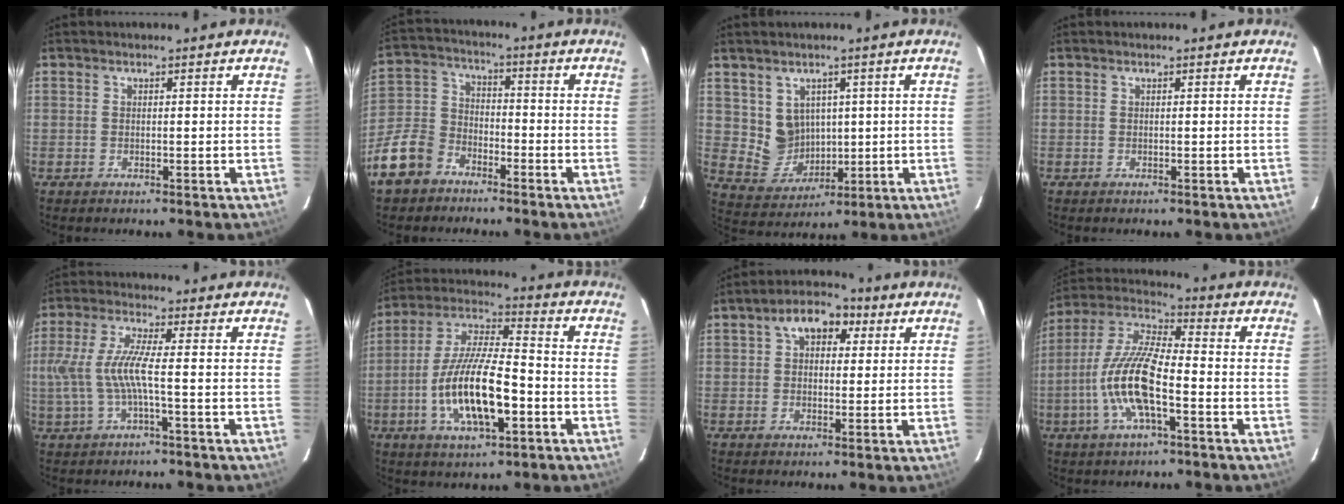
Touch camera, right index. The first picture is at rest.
{"total": 12.7, "force": [-8.1, 8.5, 4.7], "torque": [-0.132, 0.028, -0.153]}
{"total": 7.3, "force": [1.9, 6.8, 2.0], "torque": [-0.047, 0.002, 0.056]}
{"total": 0.0}
{"total": 7.9, "force": [-1.3, 0.8, 7.8], "torque": [-0.171, -0.001, -0.018]}
{"total": 16.3, "force": [-4.9, 5.1, 14.7], "torque": [-0.293, -0.004, -0.090]}
{"total": 7.5, "force": [2.8, 4.9, 4.9], "torque": [-0.079, 0.029, 0.042]}
{"total": 14.2, "force": [-4.4, 4.0, 12.9], "torque": [-0.268, -0.001, -0.091]}